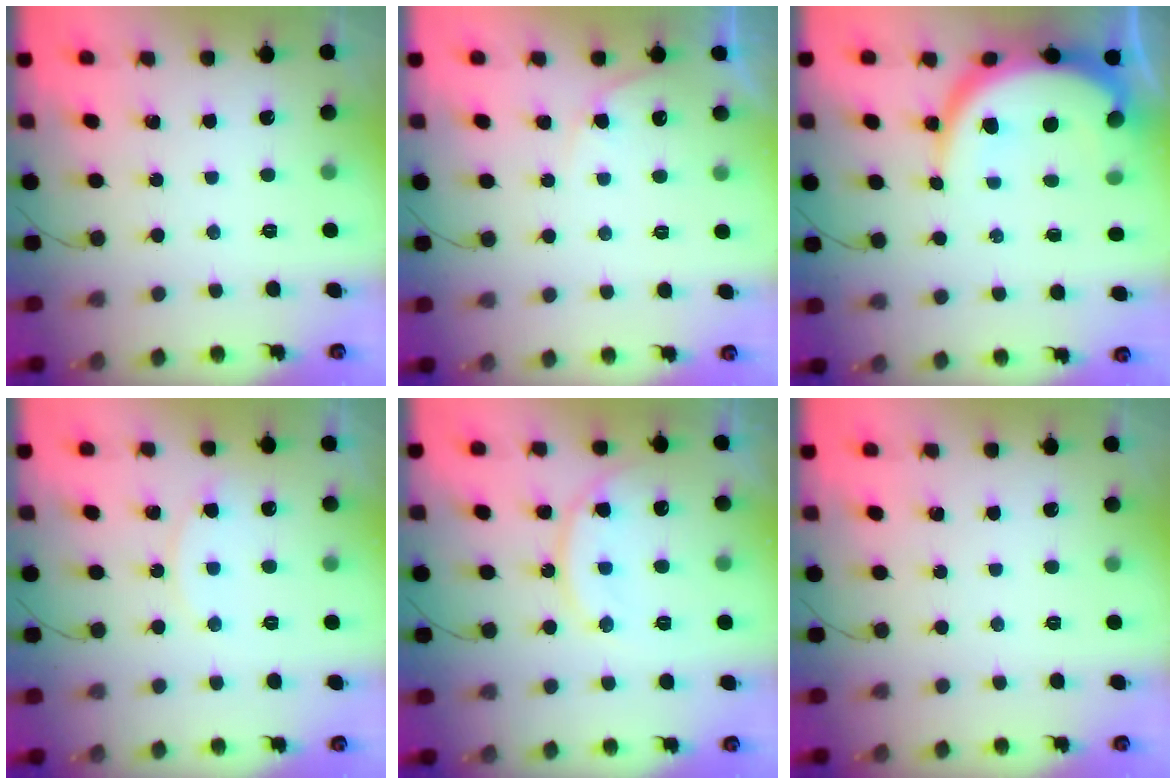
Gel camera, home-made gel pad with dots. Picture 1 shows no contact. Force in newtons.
{"total": 4.3, "press": 4.1, "slide": 1.2}
{"total": 9.7, "press": 9.7, "slide": 0.7}
{"total": 5.6, "press": 5.6, "slide": 0.5}
{"total": 14.2, "press": 14.2, "slide": 1.2}
{"total": 0.0}